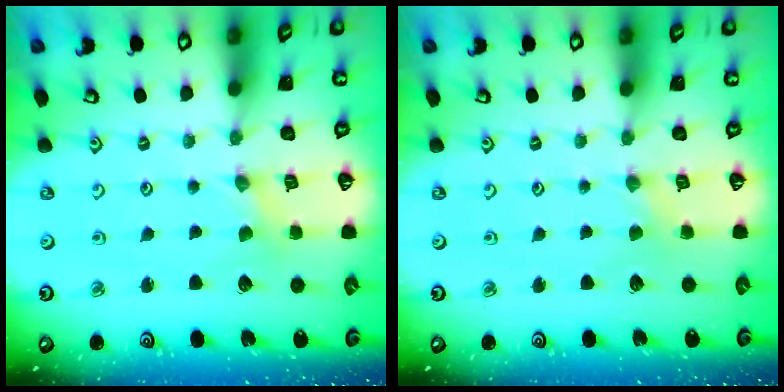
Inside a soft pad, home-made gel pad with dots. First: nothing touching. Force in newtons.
{"total": 1.1, "press": 1.1, "slide": 0.2}